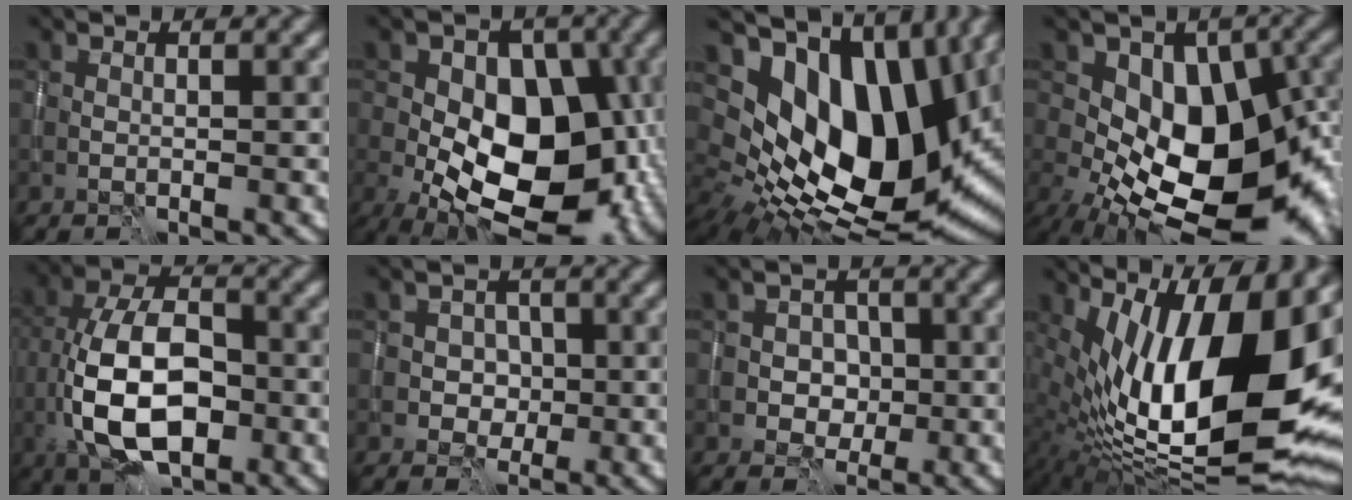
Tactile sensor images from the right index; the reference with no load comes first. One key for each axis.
{"total": 14.0, "fx": -2.8, "fy": 8.5, "fz": 10.7, "tx": -0.143, "ty": 0.003, "tz": -0.055}
{"total": 16.7, "fx": 3.9, "fy": 10.0, "fz": 12.8, "tx": -0.231, "ty": -0.001, "tz": 0.070}
{"total": 13.4, "fx": -2.1, "fy": 7.4, "fz": 11.0, "tx": -0.156, "ty": -0.015, "tz": -0.036}
{"total": 10.6, "fx": -2.8, "fy": 5.7, "fz": 8.5, "tx": -0.163, "ty": -0.002, "tz": -0.057}
{"total": 2.1, "fx": -0.3, "fy": 1.9, "fz": 0.6, "tx": -0.003, "ty": -0.002, "tz": -0.012}
{"total": 2.4, "fx": -0.3, "fy": 2.2, "fz": 0.9, "tx": -0.007, "ty": -0.003, "tz": -0.013}
{"total": 18.1, "fx": 2.9, "fy": 7.8, "fz": 16.1, "tx": -0.250, "ty": 0.011, "tz": 0.047}